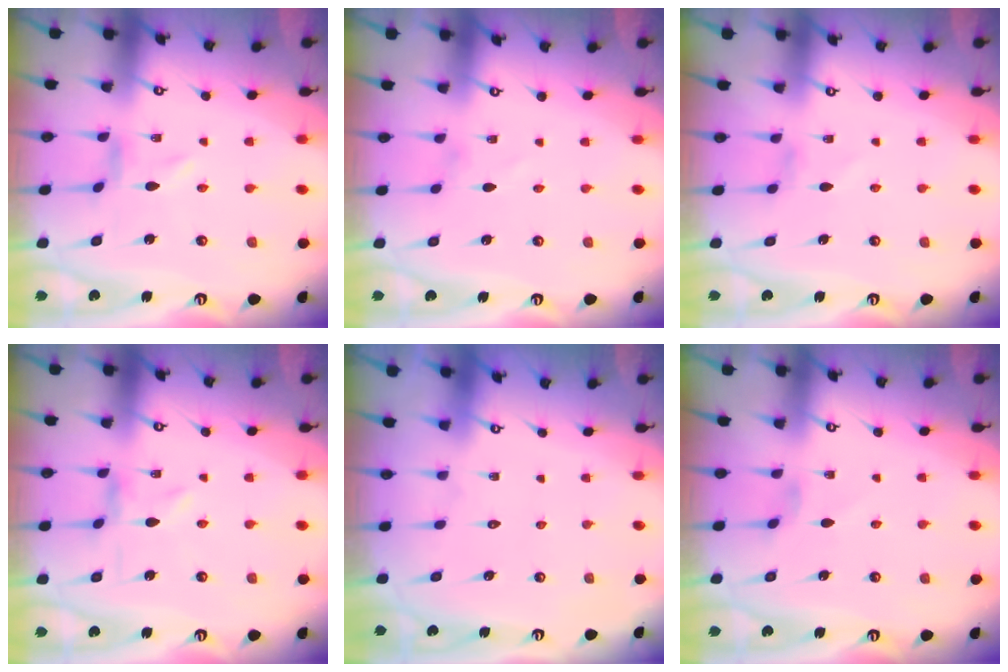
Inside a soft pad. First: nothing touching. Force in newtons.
{"total": 1.4, "press": 1.4, "slide": 0.1}
{"total": 1.5, "press": 1.4, "slide": 0.3}
{"total": 1.0, "press": 1.0, "slide": 0.2}
{"total": 1.7, "press": 1.7, "slide": 0.1}
{"total": 0.9, "press": 0.8, "slide": 0.3}